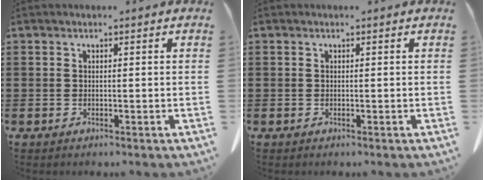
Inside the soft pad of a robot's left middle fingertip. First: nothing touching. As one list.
[{"total": 0.0}]